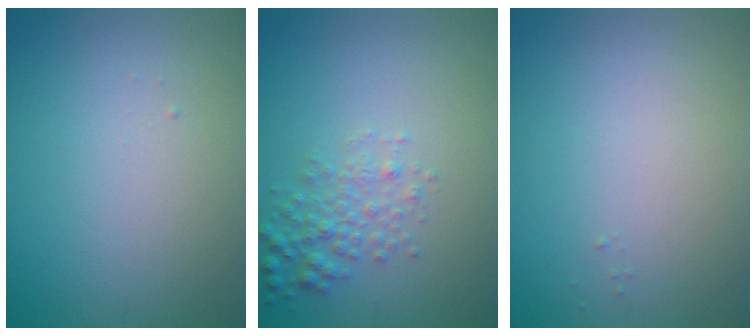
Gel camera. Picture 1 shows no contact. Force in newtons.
{"total": 2.4, "press": 2.4, "slide": 0.1}
{"total": 0.0}